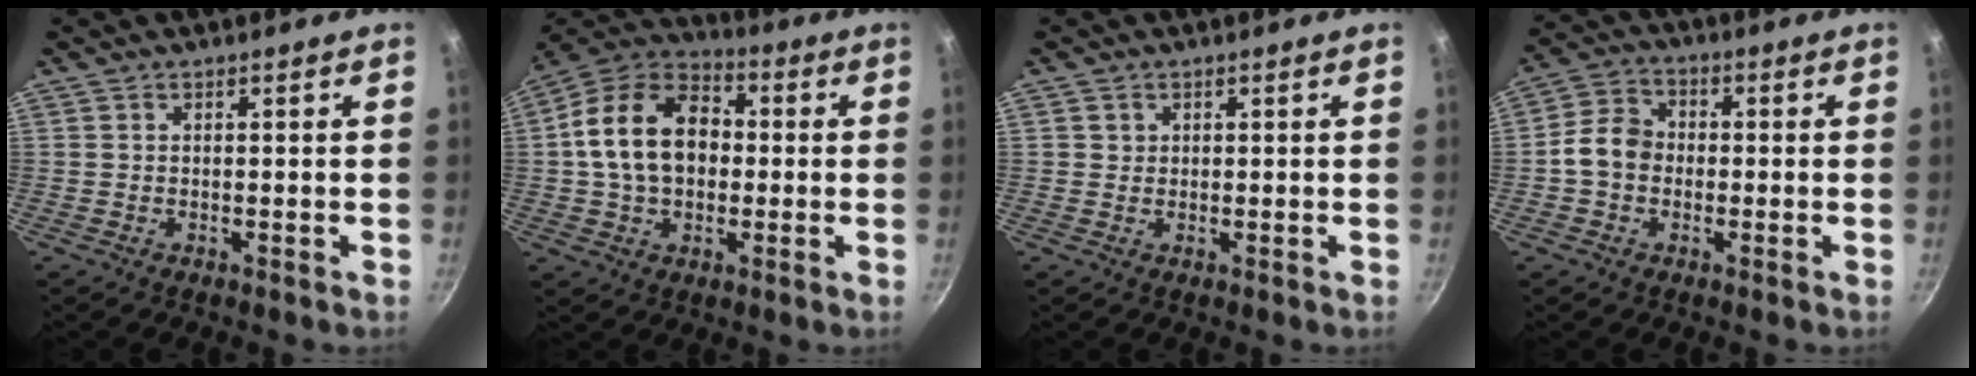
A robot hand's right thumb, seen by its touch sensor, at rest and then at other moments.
{"total": 17.1, "force": [0.8, 12.2, 11.9], "torque": [-0.181, 0.032, 0.000]}
{"total": 1.3, "force": [0.4, 1.2, 0.2], "torque": [0.006, 0.003, 0.005]}
{"total": 7.0, "force": [-0.9, 5.7, 3.9], "torque": [-0.048, 0.022, -0.032]}